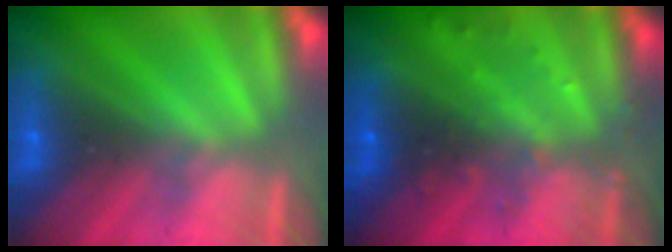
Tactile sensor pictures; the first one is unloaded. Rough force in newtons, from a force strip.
{"total": 3.0}